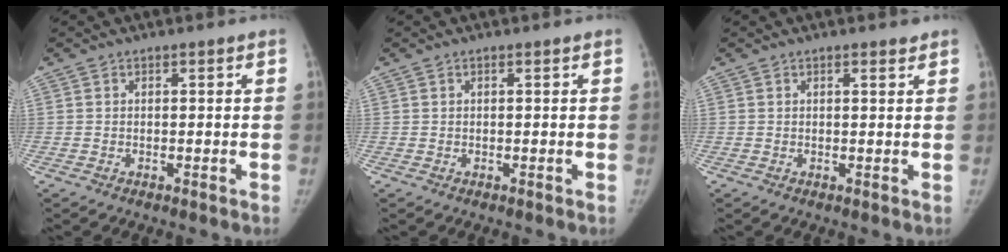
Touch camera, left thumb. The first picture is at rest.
{"total": 0.0}
{"total": 1.2, "force": [0.9, 0.2, 0.7], "torque": [-0.009, -0.006, 0.014]}